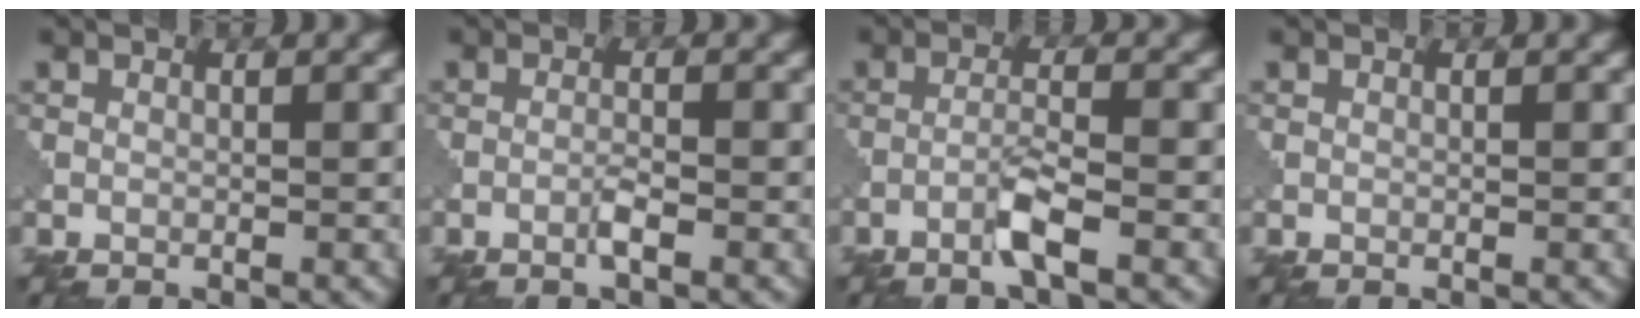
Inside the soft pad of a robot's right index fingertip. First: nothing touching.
{"total": 1.2, "force": [-0.7, 0.1, 1.0], "torque": [-0.020, 0.003, -0.016]}
{"total": 2.6, "force": [-1.6, 0.0, 2.1], "torque": [-0.042, 0.008, -0.036]}
{"total": 0.0}